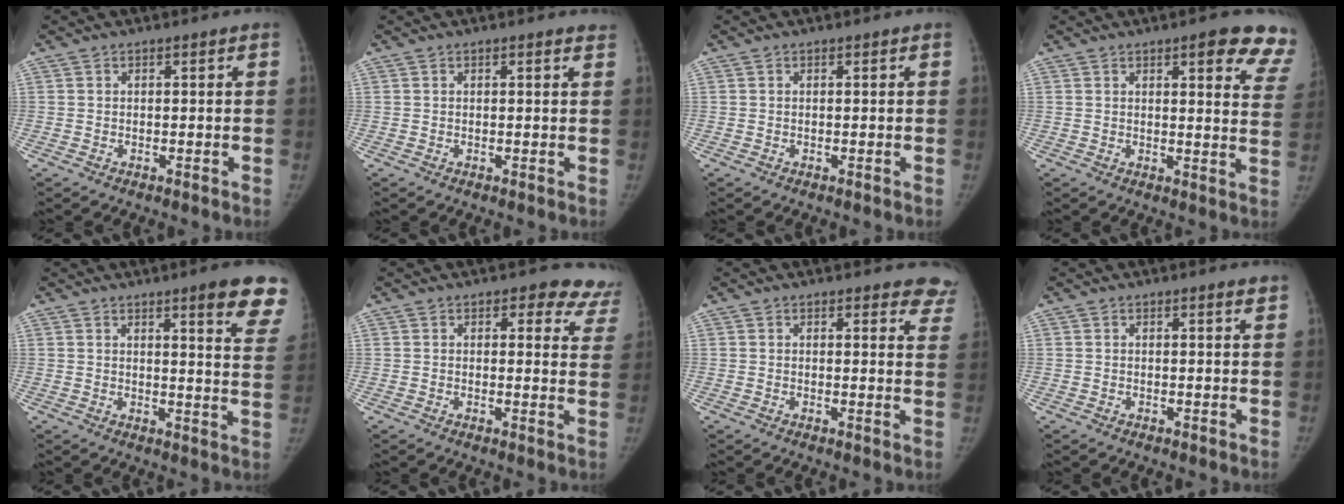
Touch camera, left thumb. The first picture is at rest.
{"total": 1.3, "force": [1.0, 0.3, 0.7], "torque": [0.000, 0.002, 0.011]}
{"total": 0.0}
{"total": 13.2, "force": [8.9, 3.5, 9.1], "torque": [-0.073, -0.037, 0.085]}
{"total": 12.5, "force": [8.5, 1.9, 9.0], "torque": [-0.082, -0.044, 0.089]}
{"total": 9.5, "force": [7.8, 4.6, 3.0], "torque": [0.030, -0.034, 0.057]}
{"total": 8.0, "force": [7.2, 2.6, 2.3], "torque": [0.029, -0.030, 0.051]}
{"total": 1.3, "force": [1.0, 0.1, 0.9], "torque": [-0.009, -0.004, 0.012]}